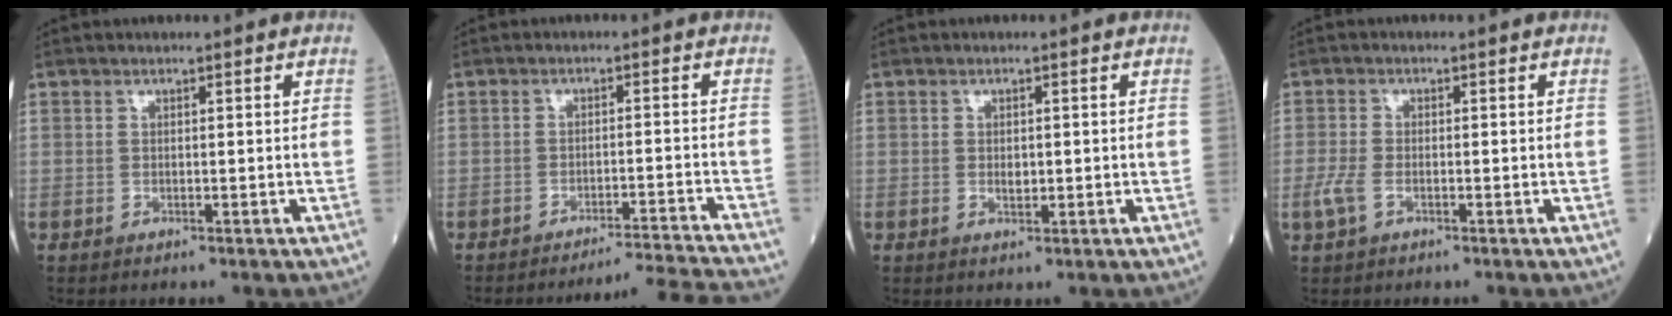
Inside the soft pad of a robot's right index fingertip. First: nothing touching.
{"total": 9.7, "force": [-8.9, -3.7, 1.0], "torque": [0.005, -0.018, -0.128]}
{"total": 1.4, "force": [0.0, 0.8, 1.2], "torque": [-0.015, -0.001, 0.002]}
{"total": 2.9, "force": [-1.1, 1.4, 2.3], "torque": [-0.068, -0.003, -0.027]}